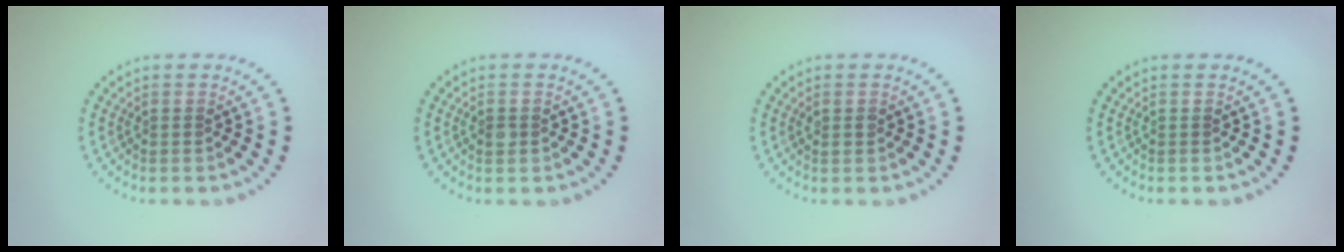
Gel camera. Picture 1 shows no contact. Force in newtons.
{"total": 1.0, "press": 1.0, "slide": 0.1}
{"total": 0.9, "press": 0.9, "slide": 0.2}
{"total": 0.0}